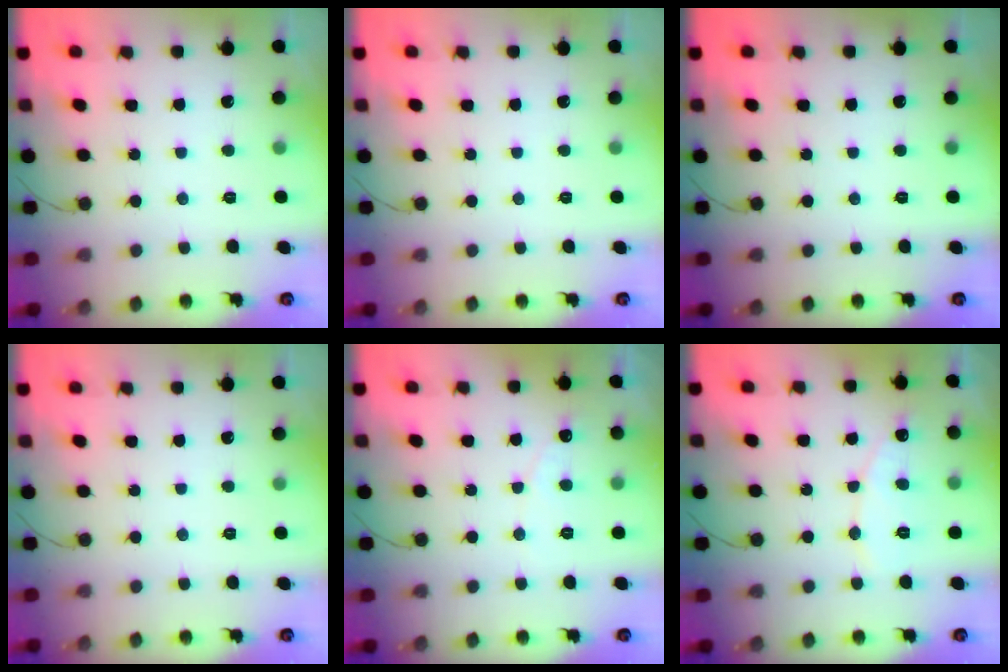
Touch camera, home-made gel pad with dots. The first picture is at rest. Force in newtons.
{"total": 0.0}
{"total": 0.0}
{"total": 0.0}
{"total": 2.9, "press": 2.9, "slide": 0.2}
{"total": 6.5, "press": 6.5, "slide": 0.5}